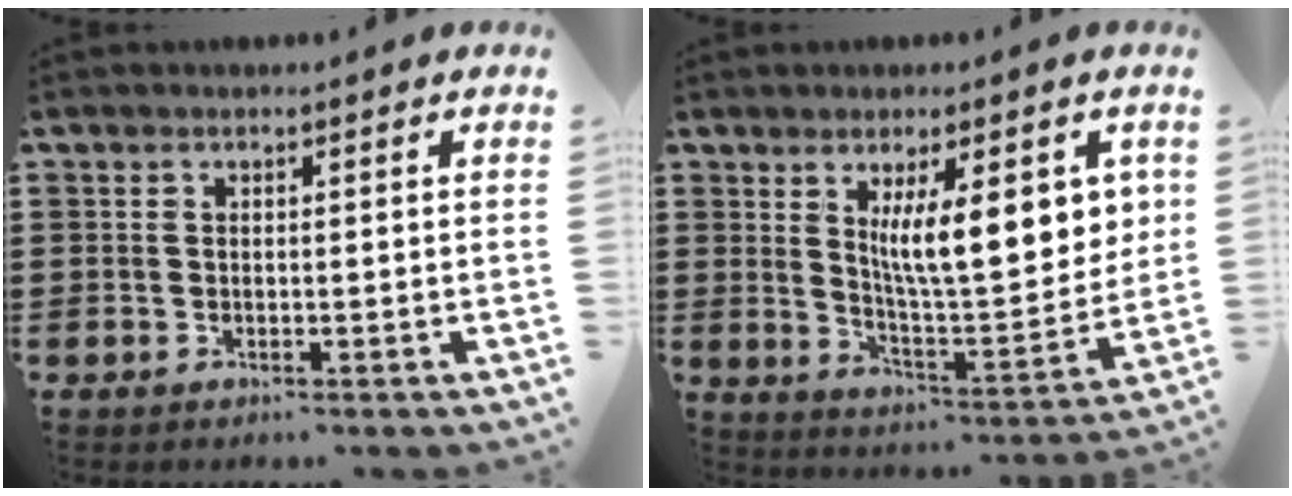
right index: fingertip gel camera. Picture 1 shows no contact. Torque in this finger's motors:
{"motor_torque": [1.40, 0.74, 0.50, 0.21]}